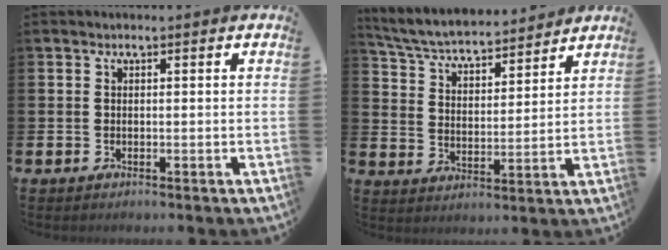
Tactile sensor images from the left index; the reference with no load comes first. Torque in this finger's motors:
{"motor_torque": [1.07, -1.07, 0.57, 0.17]}